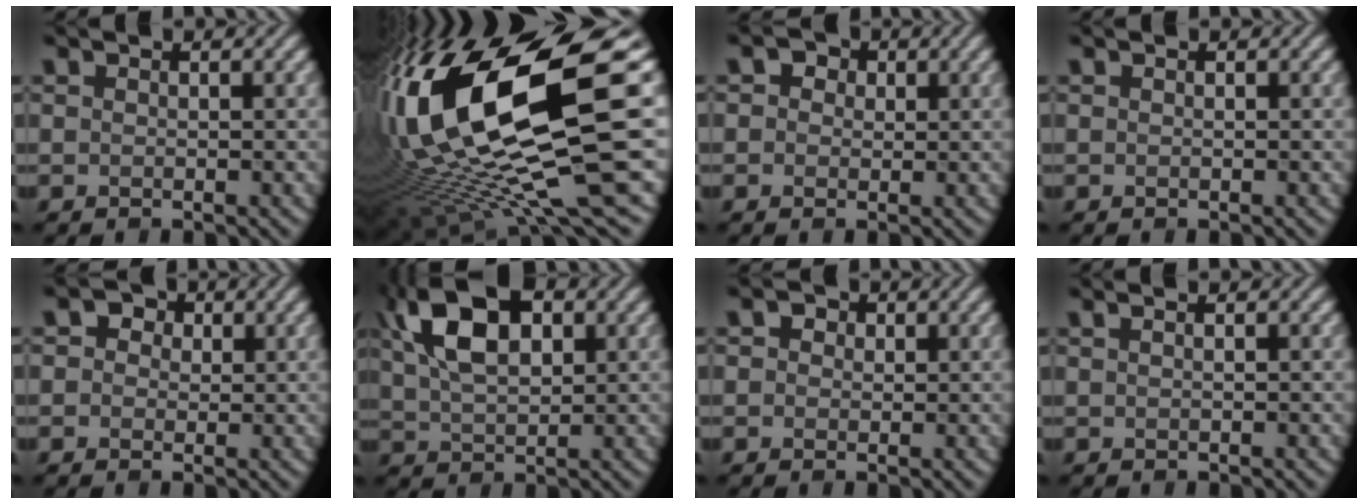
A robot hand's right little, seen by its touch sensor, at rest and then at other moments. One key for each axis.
{"total": 19.0, "fx": 3.7, "fy": 6.9, "fz": 17.3, "tx": -0.338, "ty": -0.006, "tz": 0.071}
{"total": 3.9, "fx": 1.8, "fy": 2.8, "fz": 1.9, "tx": -0.026, "ty": 0.015, "tz": 0.002}
{"total": 0.0}
{"total": 4.1, "fx": 1.8, "fy": 3.0, "fz": 2.0, "tx": -0.024, "ty": 0.014, "tz": -0.001}
{"total": 9.9, "fx": 3.9, "fy": 5.3, "fz": 7.4, "tx": -0.146, "ty": 0.025, "tz": 0.062}
{"total": 2.9, "fx": 1.4, "fy": 2.1, "fz": 1.4, "tx": -0.021, "ty": 0.013, "tz": -0.001}
{"total": 1.1, "fx": 0.5, "fy": 0.5, "fz": 0.8, "tx": -0.009, "ty": 0.001, "tz": 0.001}